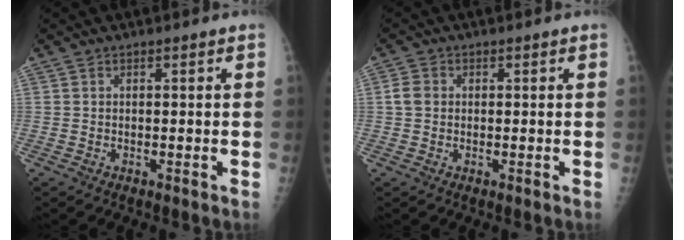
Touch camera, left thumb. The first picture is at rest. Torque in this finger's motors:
{"motor_torque": [0.40, 0.29, 0.04, 0.13, 0.01]}